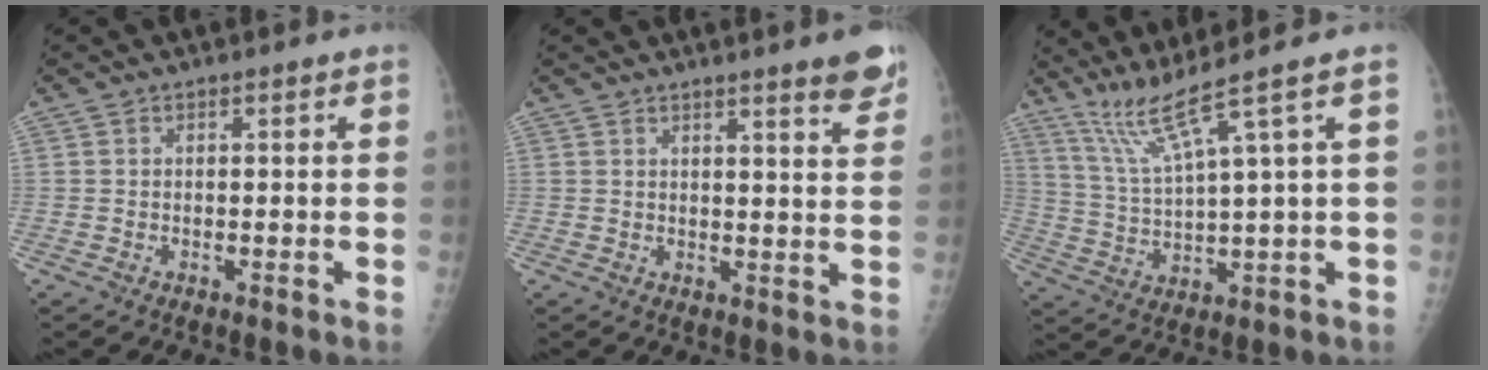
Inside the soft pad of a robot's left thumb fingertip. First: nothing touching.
{"total": 5.8, "force": [4.2, 0.4, 4.0], "torque": [-0.041, -0.025, 0.049]}
{"total": 8.7, "force": [6.0, -2.6, 5.8], "torque": [-0.118, -0.040, 0.128]}